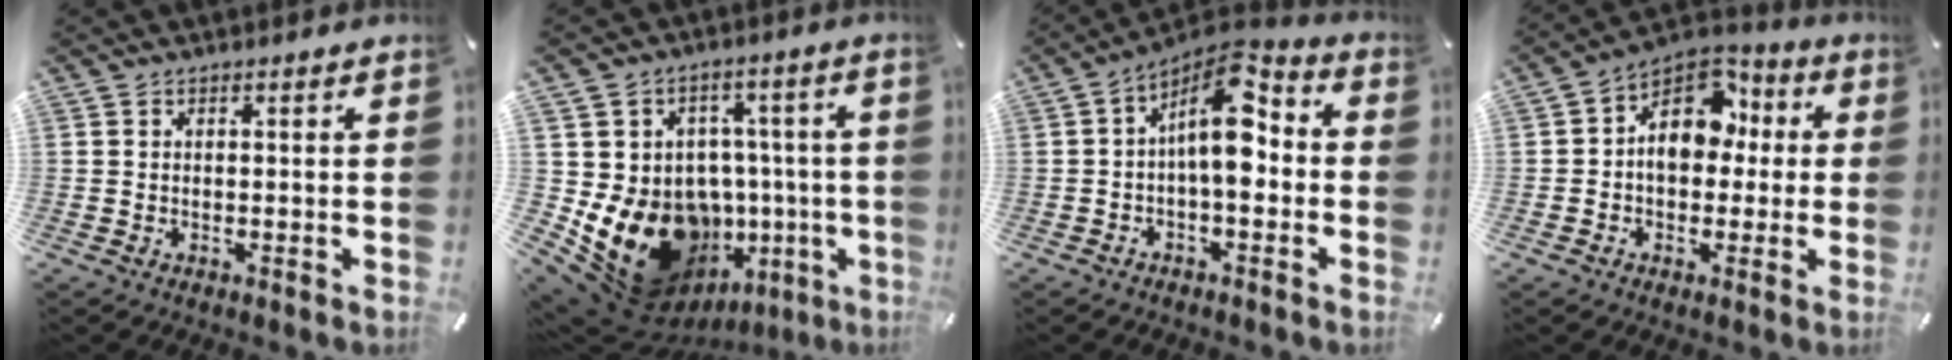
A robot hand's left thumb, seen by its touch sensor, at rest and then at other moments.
{"total": 19.3, "force": [-6.4, 14.4, 11.2], "torque": [-0.196, 0.013, -0.074]}
{"total": 12.6, "force": [1.0, 6.1, 11.0], "torque": [-0.199, -0.021, 0.012]}
{"total": 12.2, "force": [1.1, 9.6, 7.5], "torque": [-0.120, -0.009, 0.020]}